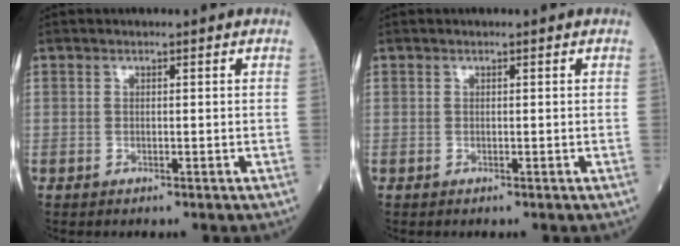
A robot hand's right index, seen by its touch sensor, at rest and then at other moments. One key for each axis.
{"total": 0.0}